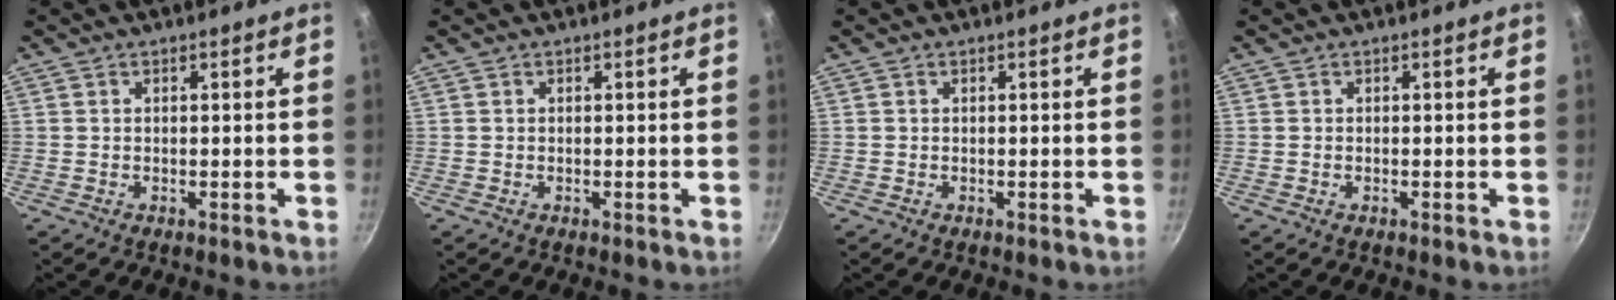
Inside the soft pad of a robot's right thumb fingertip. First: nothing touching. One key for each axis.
{"total": 0.0}
{"total": 0.0}
{"total": 0.0}